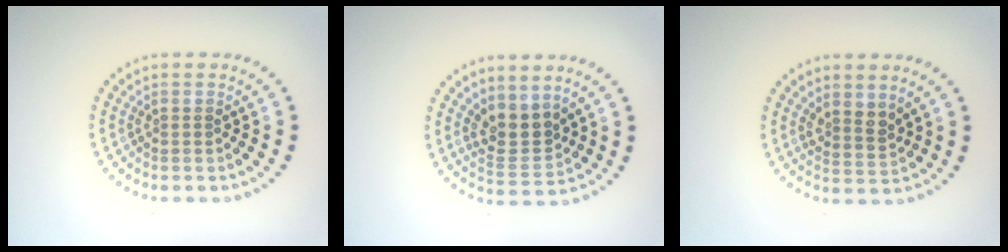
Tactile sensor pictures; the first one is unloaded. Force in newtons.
{"total": 3.2, "press": 2.8, "slide": 1.4}
{"total": 2.0, "press": 1.7, "slide": 1.1}